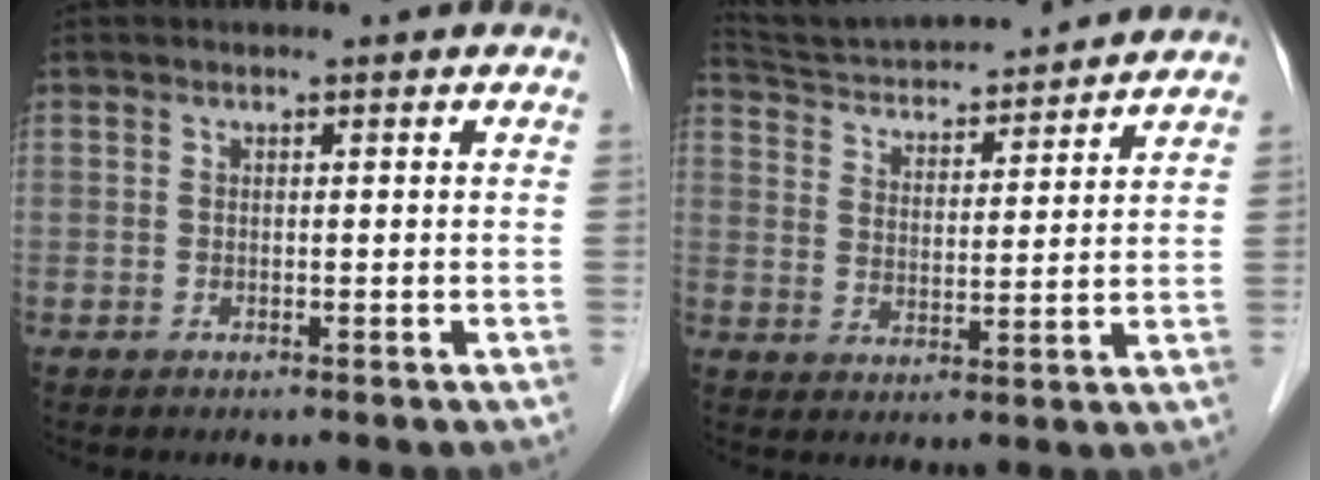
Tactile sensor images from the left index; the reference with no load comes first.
{"total": 16.1, "force": [15.2, 1.7, 4.9], "torque": [-0.090, 0.026, 0.243]}